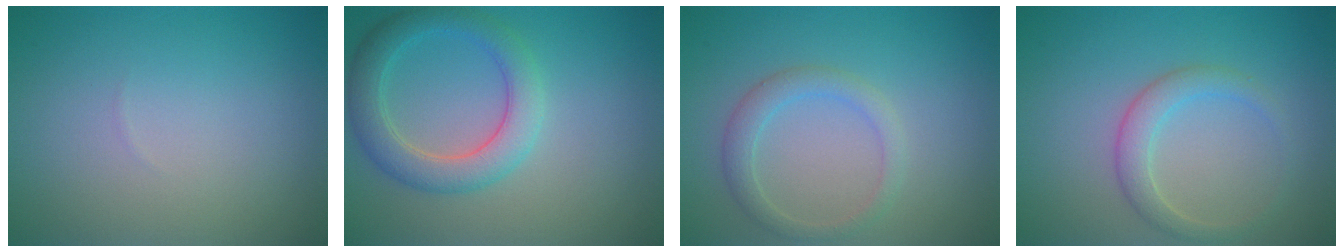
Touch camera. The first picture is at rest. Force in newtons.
{"total": 4.3, "press": 4.3, "slide": 0.2}
{"total": 2.2, "press": 2.1, "slide": 0.1}
{"total": 2.4, "press": 2.4, "slide": 0.2}